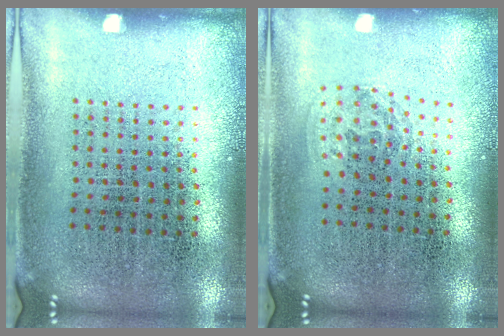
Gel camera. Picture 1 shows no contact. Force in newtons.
{"total": 1.0, "press": 0.6, "slide": 0.8}